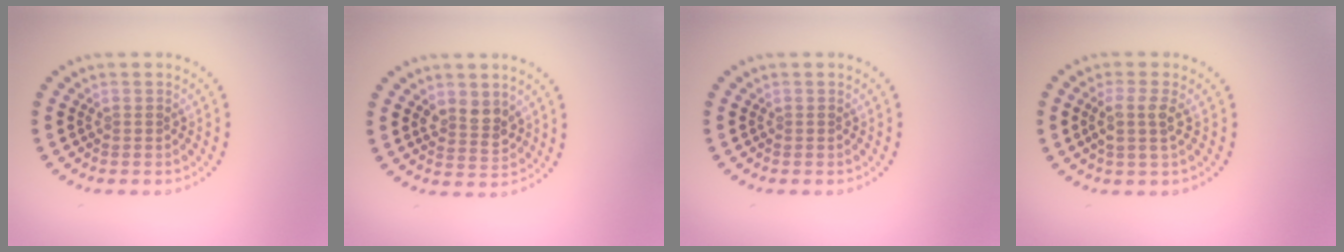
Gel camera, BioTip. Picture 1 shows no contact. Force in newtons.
{"total": 2.5, "press": 2.3, "slide": 0.9}
{"total": 0.0}
{"total": 2.4, "press": 2.0, "slide": 1.3}